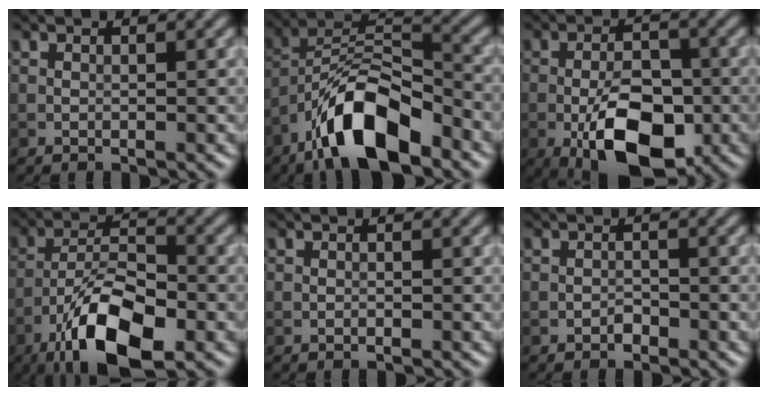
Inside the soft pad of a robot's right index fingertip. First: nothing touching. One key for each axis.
{"total": 10.4, "fx": -6.5, "fy": 3.7, "fz": 7.2, "tx": -0.123, "ty": 0.012, "tz": -0.125}
{"total": 8.4, "fx": -3.4, "fy": 4.0, "fz": 6.5, "tx": -0.117, "ty": -0.004, "tz": -0.064}
{"total": 10.4, "fx": -5.6, "fy": 3.8, "fz": 7.9, "tx": -0.146, "ty": 0.005, "tz": -0.103}
{"total": 0.0}
{"total": 0.8, "fx": -0.6, "fy": 0.4, "fz": 0.3, "tx": -0.002, "ty": 0.000, "tz": -0.011}